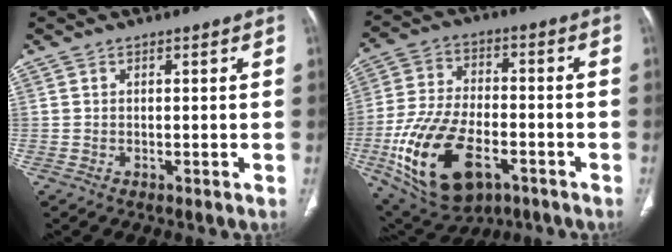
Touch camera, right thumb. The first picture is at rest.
{"total": 20.6, "force": [-7.6, 11.4, 15.4], "torque": [-0.293, 0.017, -0.117]}